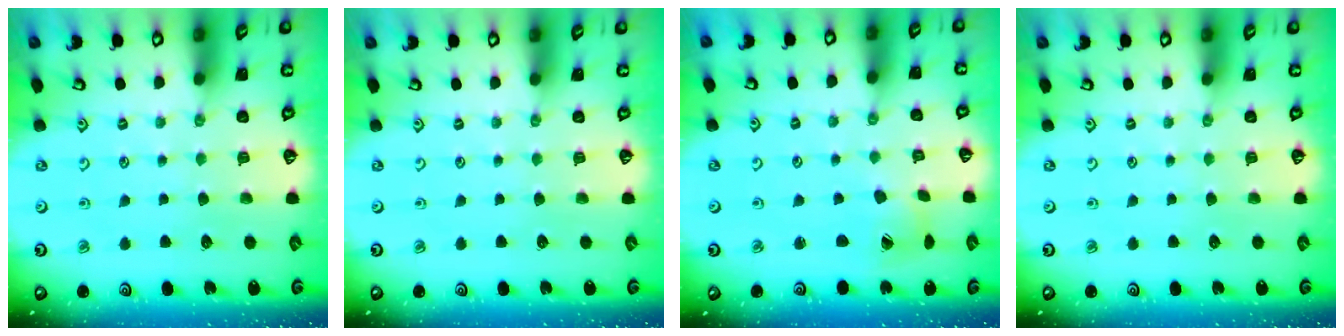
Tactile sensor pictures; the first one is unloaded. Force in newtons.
{"total": 0.0}
{"total": 6.4, "press": 6.4, "slide": 0.4}
{"total": 0.0}